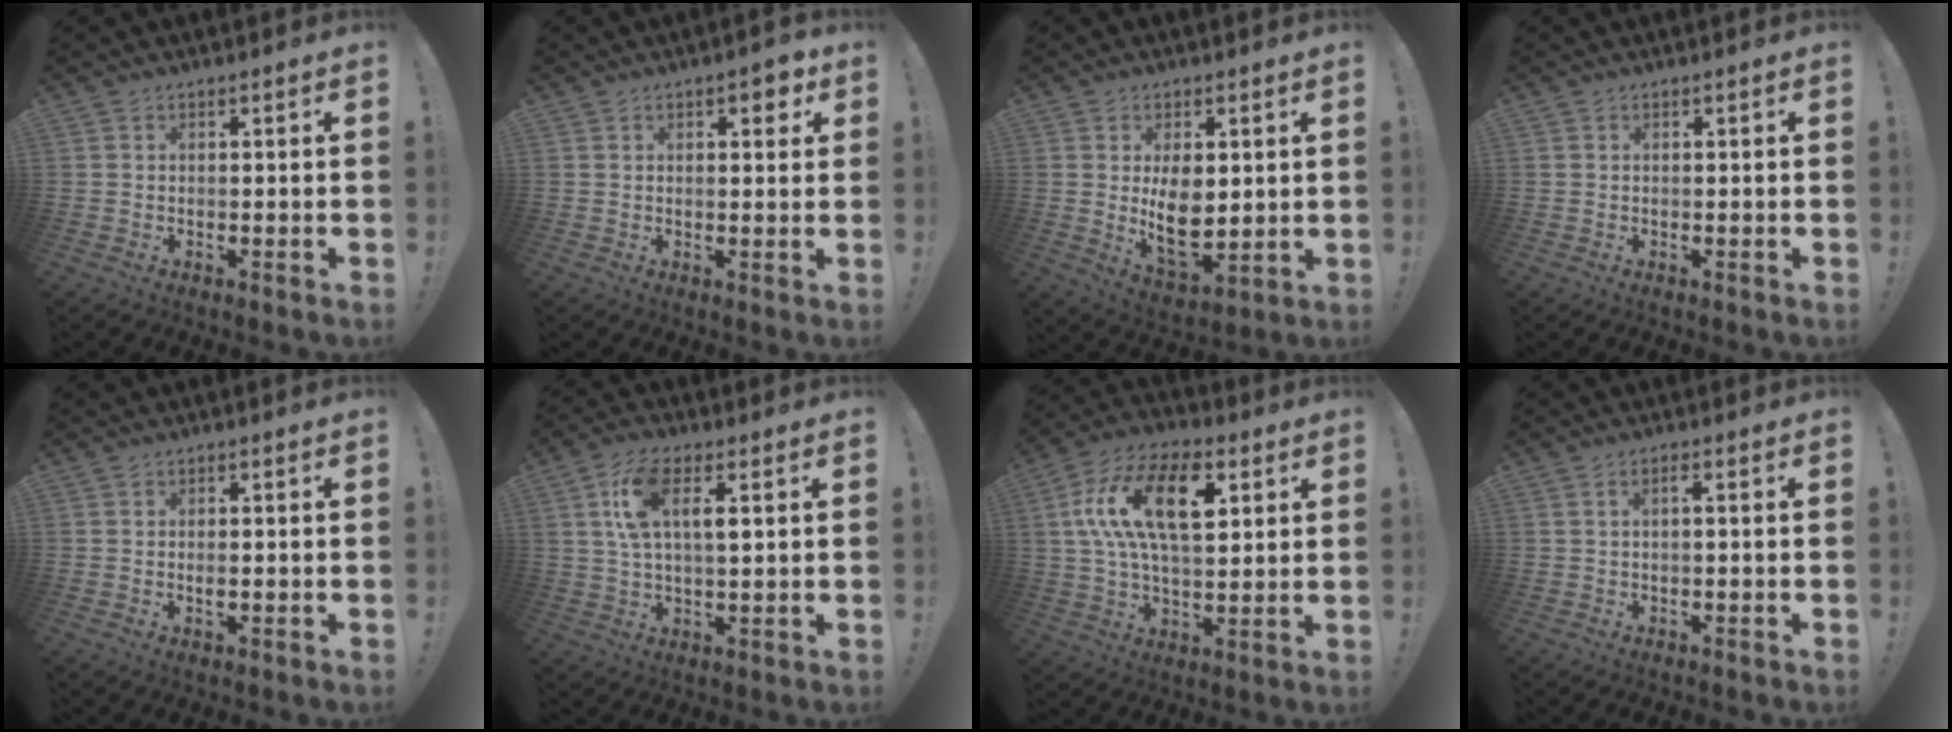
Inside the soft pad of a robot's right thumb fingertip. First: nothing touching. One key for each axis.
{"total": 3.9, "fx": 2.0, "fy": 1.7, "fz": 2.9, "tx": -0.019, "ty": -0.008, "tz": 0.026}
{"total": 11.0, "fx": 1.9, "fy": 6.4, "fz": 8.7, "tx": -0.147, "ty": -0.031, "tz": 0.035}
{"total": 0.0}
{"total": 1.5, "fx": -0.4, "fy": 0.6, "fz": 1.3, "tx": -0.018, "ty": -0.001, "tz": -0.009}
{"total": 10.5, "fx": 3.2, "fy": 4.4, "fz": 9.0, "tx": -0.162, "ty": 0.003, "tz": 0.058}
{"total": 20.1, "fx": 6.0, "fy": 10.5, "fz": 16.1, "tx": -0.286, "ty": 0.004, "tz": 0.099}
{"total": 1.4, "fx": -0.3, "fy": 0.0, "fz": 1.4, "tx": -0.030, "ty": 0.005, "tz": -0.007}